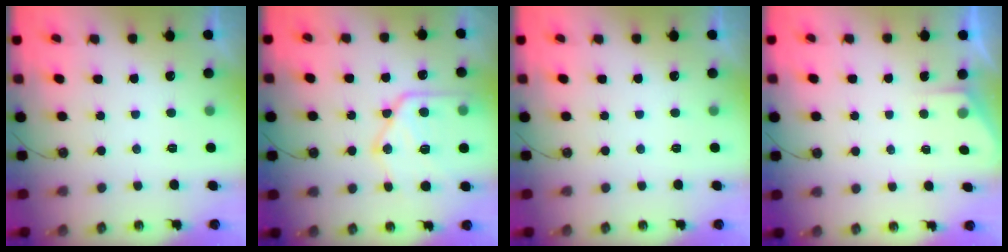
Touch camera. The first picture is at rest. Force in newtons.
{"total": 17.6, "press": 17.6, "slide": 1.7}
{"total": 0.0}
{"total": 1.8, "press": 1.7, "slide": 0.3}